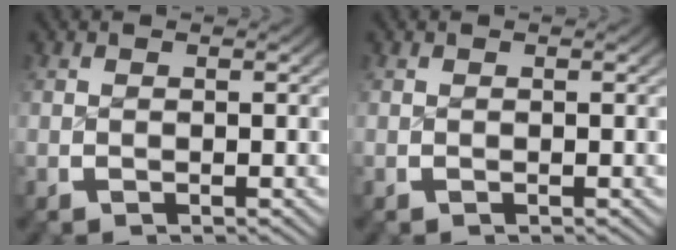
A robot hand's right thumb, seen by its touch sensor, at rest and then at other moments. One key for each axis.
{"total": 0.0}